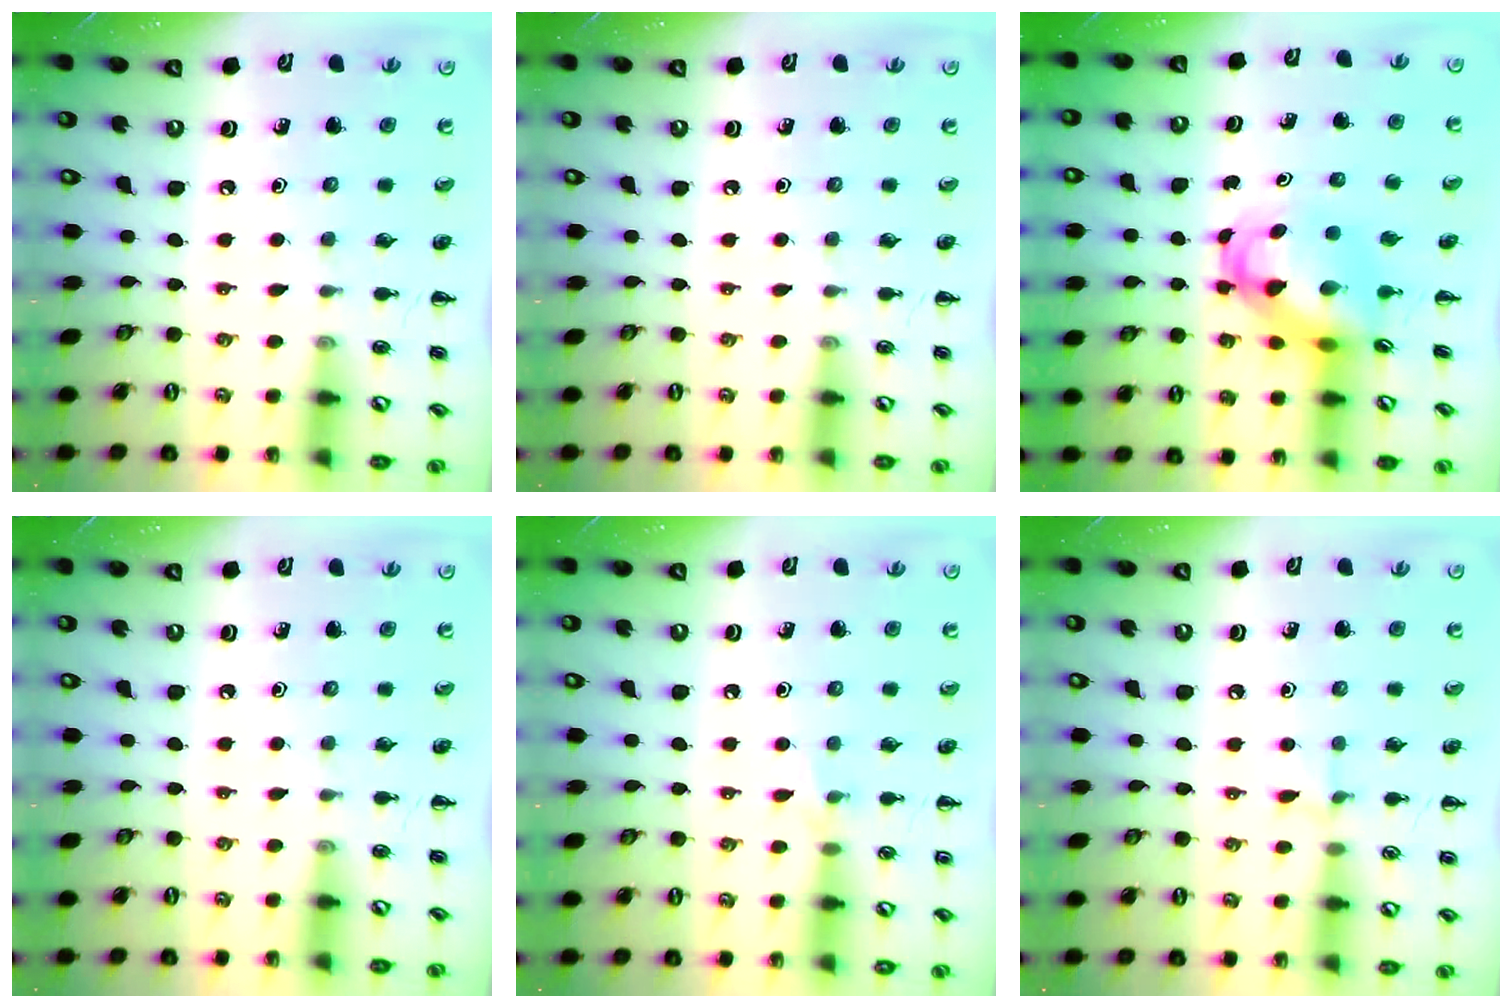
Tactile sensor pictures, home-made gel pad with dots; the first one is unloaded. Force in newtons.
{"total": 0.0}
{"total": 4.3, "press": 4.1, "slide": 1.1}
{"total": 0.0}
{"total": 4.8, "press": 4.6, "slide": 1.3}
{"total": 5.2, "press": 4.9, "slide": 1.7}